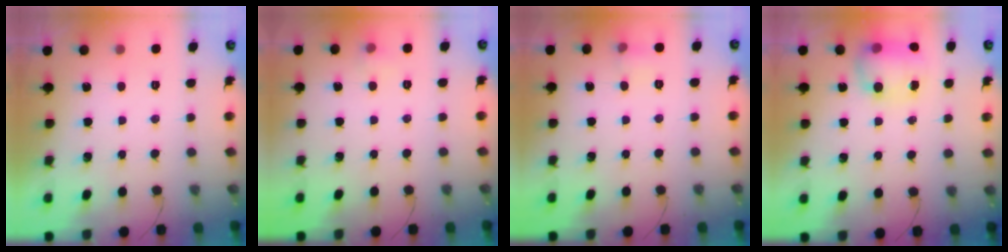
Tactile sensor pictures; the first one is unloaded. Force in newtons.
{"total": 3.6, "press": 3.5, "slide": 0.9}
{"total": 5.2, "press": 4.9, "slide": 1.7}
{"total": 11.5, "press": 9.4, "slide": 6.6}